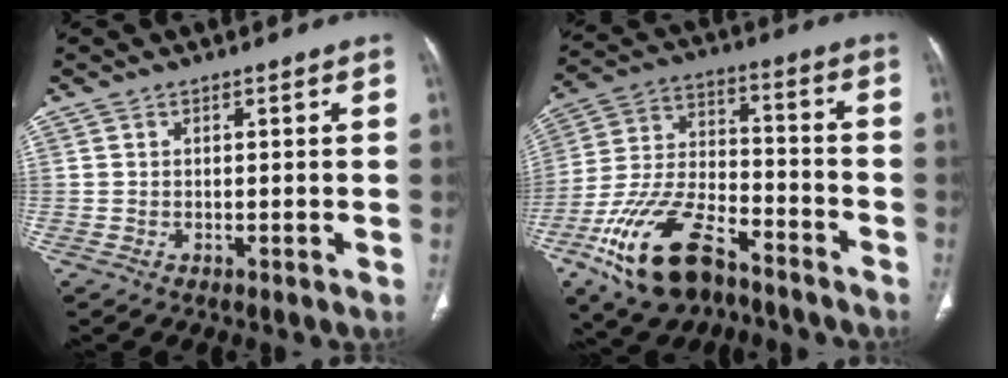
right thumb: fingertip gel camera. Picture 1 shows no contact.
{"total": 19.3, "force": [-11.6, 9.3, 12.3], "torque": [-0.240, 0.058, -0.208]}